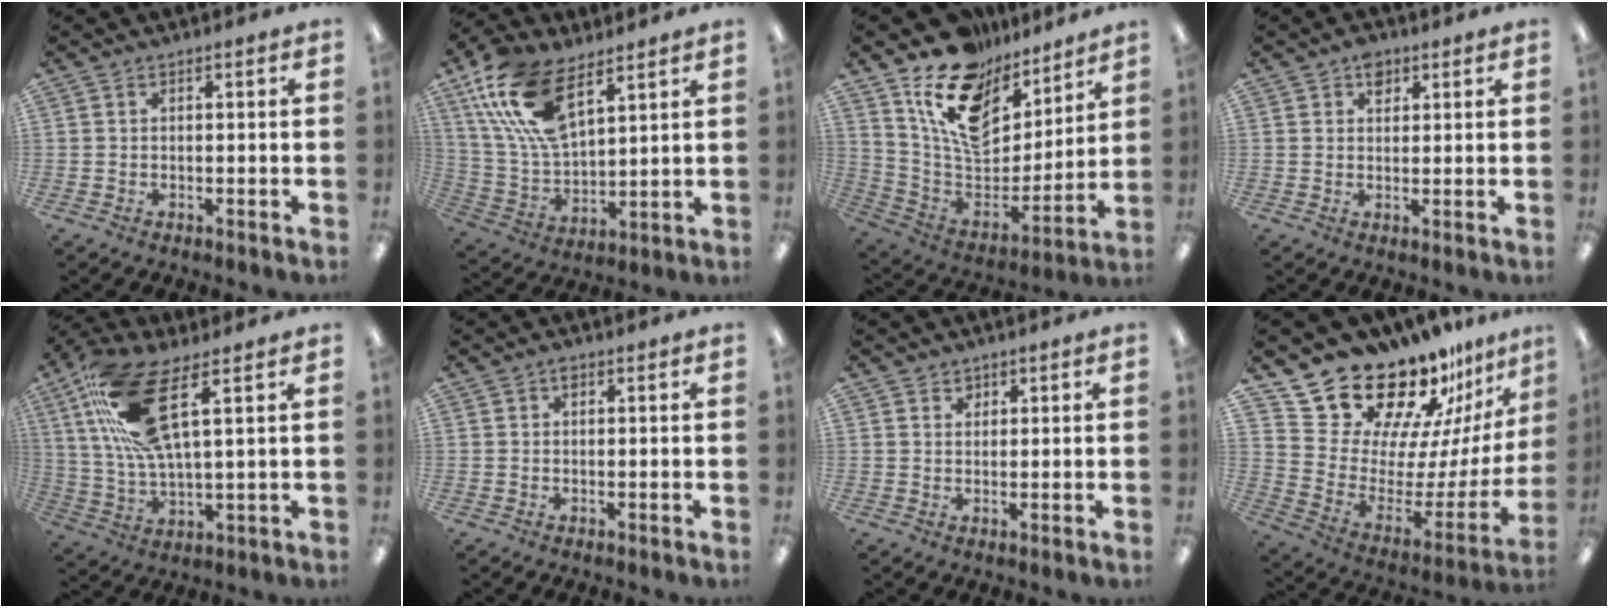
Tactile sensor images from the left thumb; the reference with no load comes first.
{"total": 18.7, "force": [10.6, 11.2, 10.6], "torque": [-0.221, -0.031, 0.197]}
{"total": 17.4, "force": [12.1, 9.9, 7.7], "torque": [-0.150, -0.084, 0.220]}
{"total": 3.8, "force": [2.1, 2.6, 1.7], "torque": [-0.013, -0.006, 0.035]}
{"total": 16.4, "force": [8.4, 5.1, 13.1], "torque": [-0.284, -0.024, 0.147]}
{"total": 1.1, "force": [0.5, 0.7, 0.7], "torque": [-0.007, 0.000, 0.007]}
{"total": 2.0, "force": [1.3, 1.5, 0.1], "torque": [0.005, -0.002, 0.022]}
{"total": 21.5, "force": [19.1, 7.9, 5.9], "torque": [-0.098, -0.157, 0.350]}